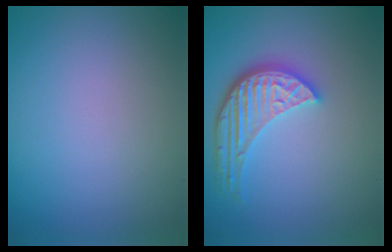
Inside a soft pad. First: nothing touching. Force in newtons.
{"total": 4.5, "press": 3.7, "slide": 2.6}